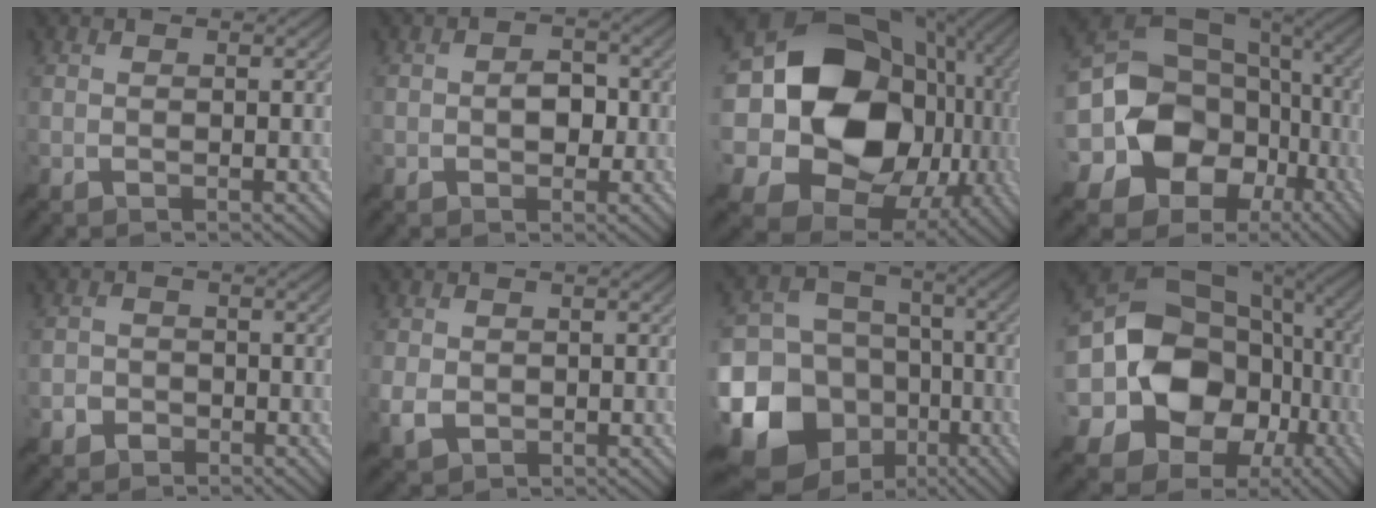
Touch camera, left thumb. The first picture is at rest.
{"total": 2.7, "force": [-0.4, 1.9, 1.9], "torque": [-0.034, -0.001, -0.011]}
{"total": 23.7, "force": [1.5, 19.5, 13.3], "torque": [-0.293, -0.025, 0.029]}
{"total": 19.9, "force": [-4.0, 16.2, 10.7], "torque": [-0.255, -0.053, -0.046]}
{"total": 2.3, "force": [-1.4, 1.8, 0.5], "torque": [-0.003, 0.001, -0.032]}
{"total": 3.0, "force": [-0.5, 2.3, 1.8], "torque": [-0.046, -0.007, -0.009]}
{"total": 23.3, "force": [-9.0, 20.0, 7.9], "torque": [-0.224, -0.052, -0.155]}
{"total": 19.9, "force": [-1.7, 15.9, 11.8], "torque": [-0.276, -0.047, 0.005]}